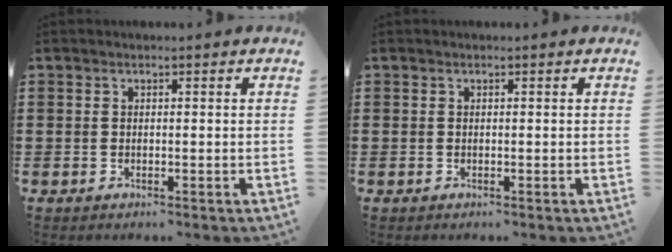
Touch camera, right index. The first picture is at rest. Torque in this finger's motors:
{"motor_torque": [0.30, 0.19, 0.00, 0.00]}